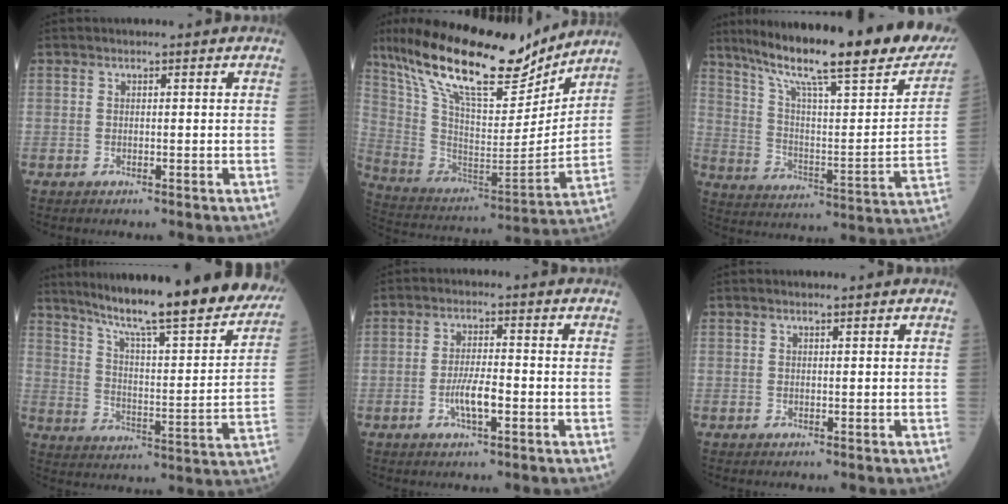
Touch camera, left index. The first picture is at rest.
{"total": 23.2, "force": [17.5, 6.2, 13.9], "torque": [-0.253, -0.007, 0.303]}
{"total": 29.7, "force": [23.0, 3.6, 18.4], "torque": [-0.292, -0.040, 0.313]}
{"total": 26.7, "force": [22.7, 2.6, 13.7], "torque": [-0.209, -0.060, 0.301]}
{"total": 4.6, "force": [-2.2, 0.9, 4.0], "torque": [-0.079, -0.006, -0.040]}
{"total": 0.0}